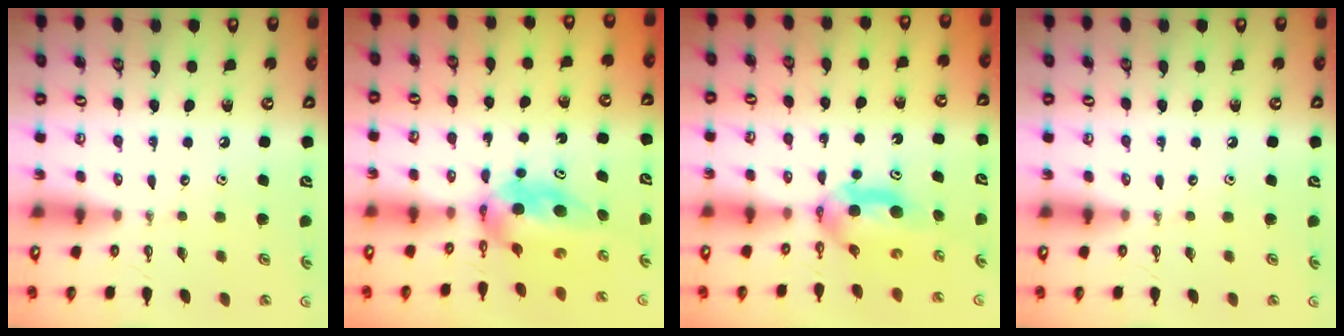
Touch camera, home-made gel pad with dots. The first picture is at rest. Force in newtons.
{"total": 5.7, "press": 5.5, "slide": 1.5}
{"total": 8.7, "press": 5.2, "slide": 6.9}
{"total": 0.0}